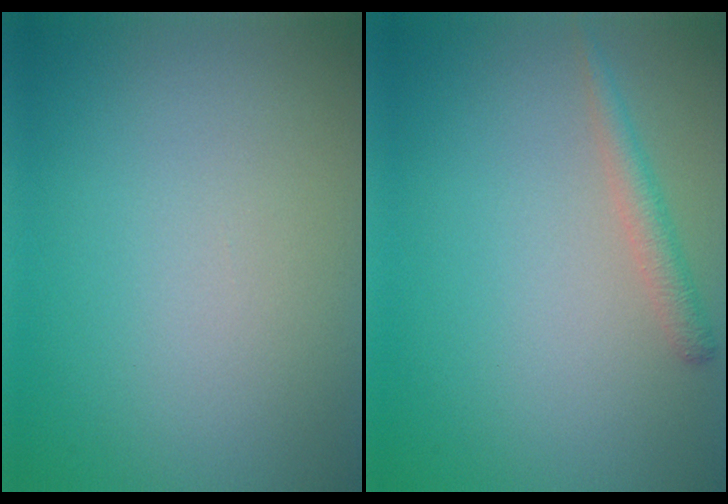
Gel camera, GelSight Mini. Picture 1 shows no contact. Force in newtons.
{"total": 1.7, "press": 1.7, "slide": 0.1}